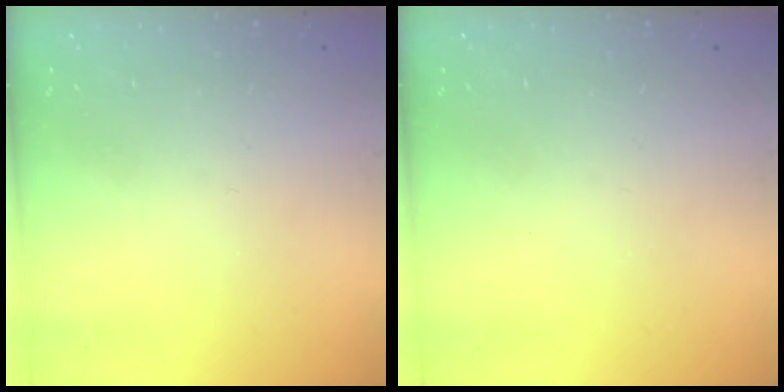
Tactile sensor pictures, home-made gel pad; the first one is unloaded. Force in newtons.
{"total": 0.0}